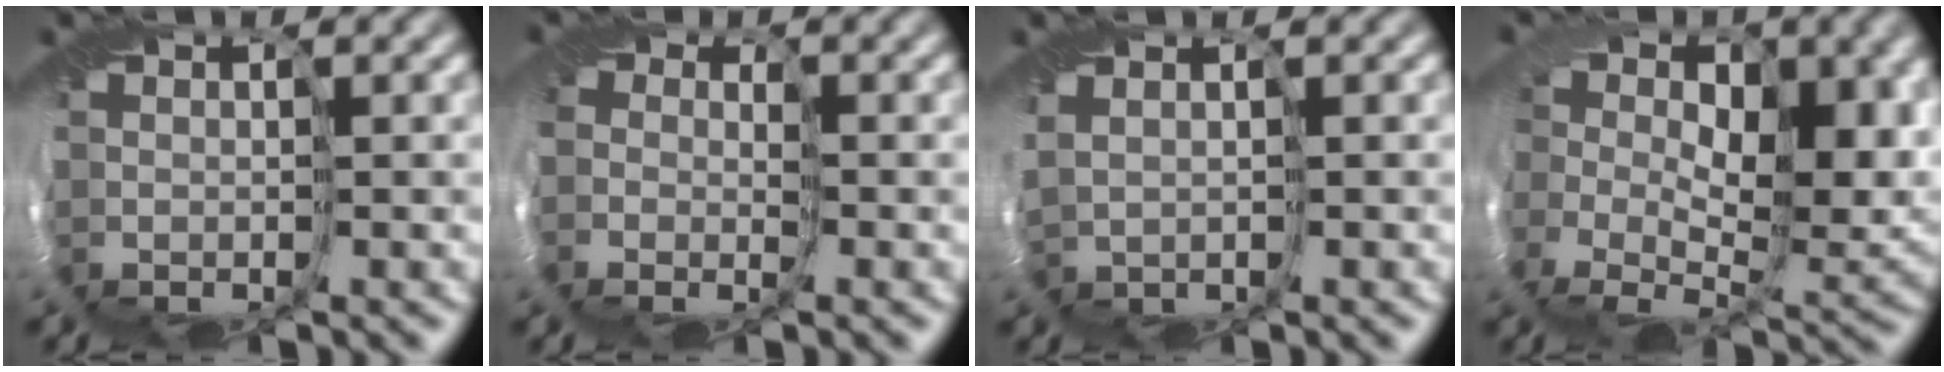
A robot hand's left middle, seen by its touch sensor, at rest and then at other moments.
{"total": 1.5, "force": [-1.1, 1.0, -0.2], "torque": [0.012, -0.022, -0.026]}
{"total": 1.2, "force": [-0.2, 0.6, 1.0], "torque": [-0.030, -0.008, -0.001]}
{"total": 7.5, "force": [0.5, 5.0, 5.7], "torque": [-0.072, -0.035, 0.004]}